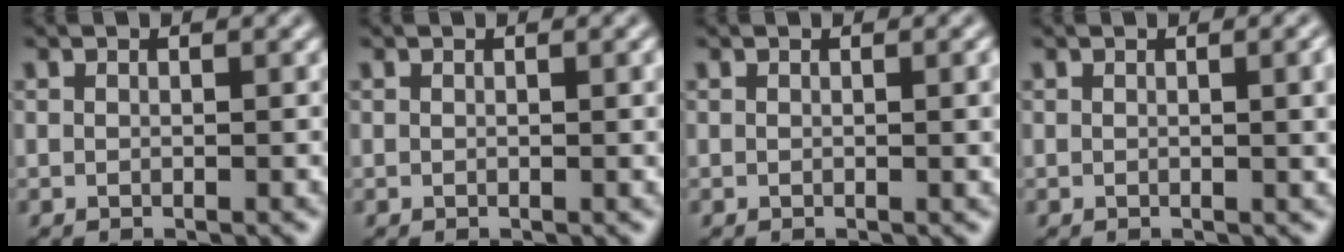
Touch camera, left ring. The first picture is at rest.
{"total": 0.8, "force": [0.1, 0.1, 0.8], "torque": [-0.009, 0.001, 0.001]}
{"total": 1.4, "force": [0.1, 0.3, 1.4], "torque": [-0.016, 0.001, 0.001]}
{"total": 2.9, "force": [0.3, 0.9, 2.7], "torque": [-0.026, 0.004, 0.000]}